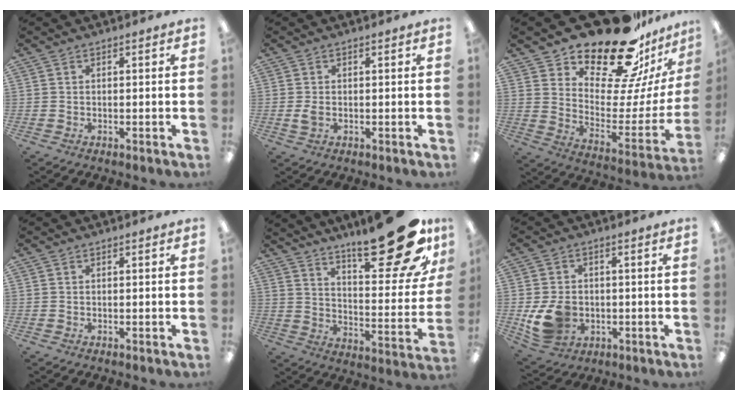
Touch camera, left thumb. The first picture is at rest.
{"total": 2.1, "force": [-0.2, 1.3, 1.6], "torque": [-0.037, 0.001, -0.005]}
{"total": 24.5, "force": [19.7, 8.5, 11.8], "torque": [-0.170, -0.143, 0.338]}
{"total": 0.0}
{"total": 25.4, "force": [16.8, 7.6, 17.5], "torque": [-0.231, -0.115, 0.268]}
{"total": 9.0, "force": [-1.5, 7.2, 5.2], "torque": [-0.105, 0.008, -0.023]}